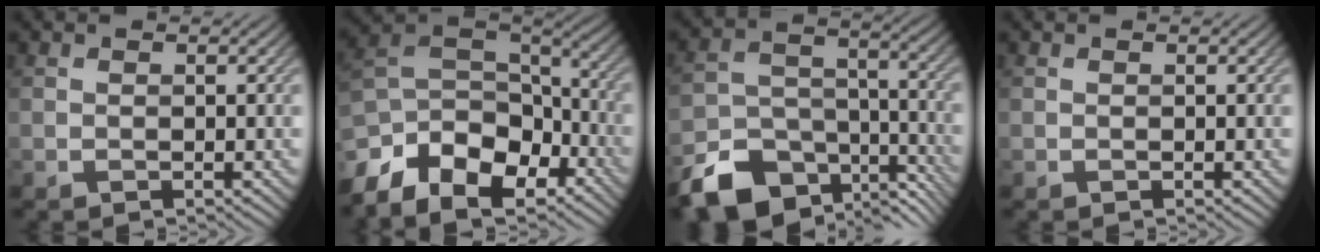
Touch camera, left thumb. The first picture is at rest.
{"total": 13.3, "force": [-7.6, 7.3, 8.0], "torque": [-0.201, -0.032, -0.130]}
{"total": 14.2, "force": [-9.4, 8.2, 6.8], "torque": [-0.155, -0.038, -0.145]}
{"total": 0.0}